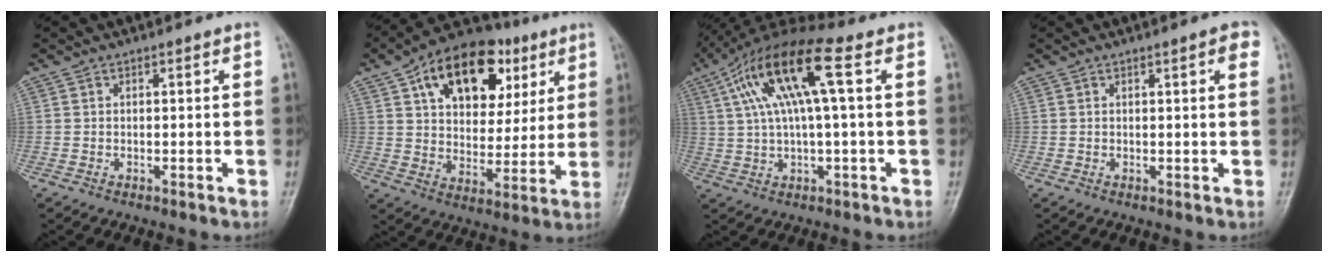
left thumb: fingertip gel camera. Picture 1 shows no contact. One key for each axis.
{"total": 20.3, "fx": 9.1, "fy": 12.4, "fz": 13.2, "tx": -0.161, "ty": -0.006, "tz": 0.142}
{"total": 14.6, "fx": 4.2, "fy": 3.4, "fz": 13.6, "tx": -0.276, "ty": 0.035, "tz": 0.073}
{"total": 2.3, "fx": 1.1, "fy": 0.4, "fz": 2.0, "tx": -0.022, "ty": -0.001, "tz": 0.010}